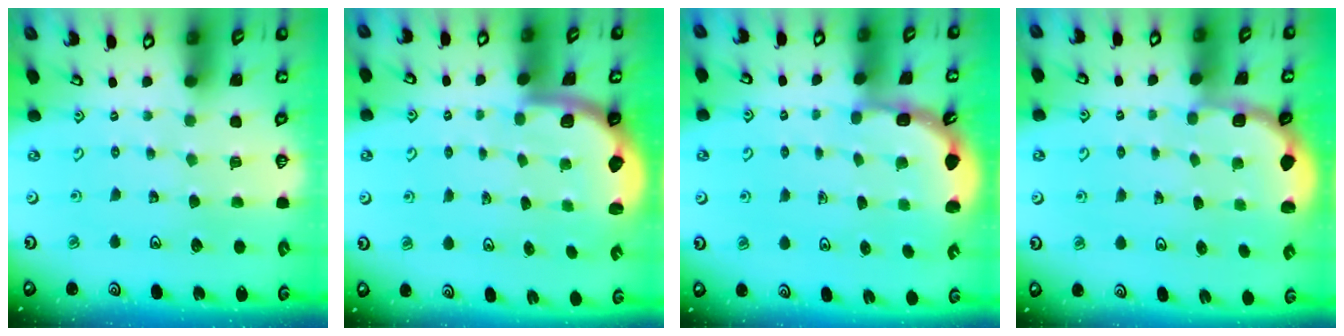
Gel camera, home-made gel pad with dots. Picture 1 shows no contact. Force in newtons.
{"total": 1.9, "press": 1.8, "slide": 0.5}
{"total": 2.1, "press": 1.9, "slide": 0.8}
{"total": 1.8, "press": 1.6, "slide": 0.7}